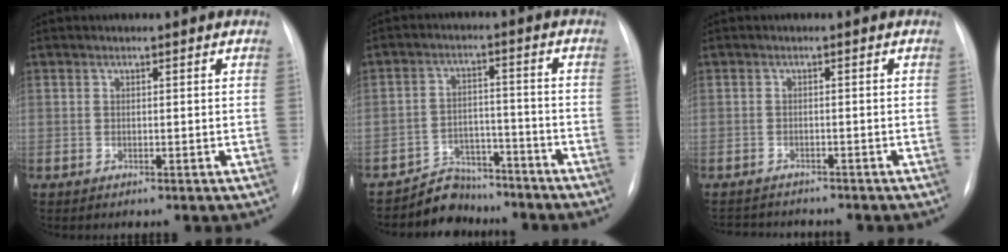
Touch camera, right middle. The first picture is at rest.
{"total": 6.8, "force": [-6.1, 3.0, -0.4], "torque": [0.016, 0.031, -0.098]}
{"total": 6.5, "force": [-6.3, 1.1, 1.1], "torque": [-0.019, 0.005, -0.093]}